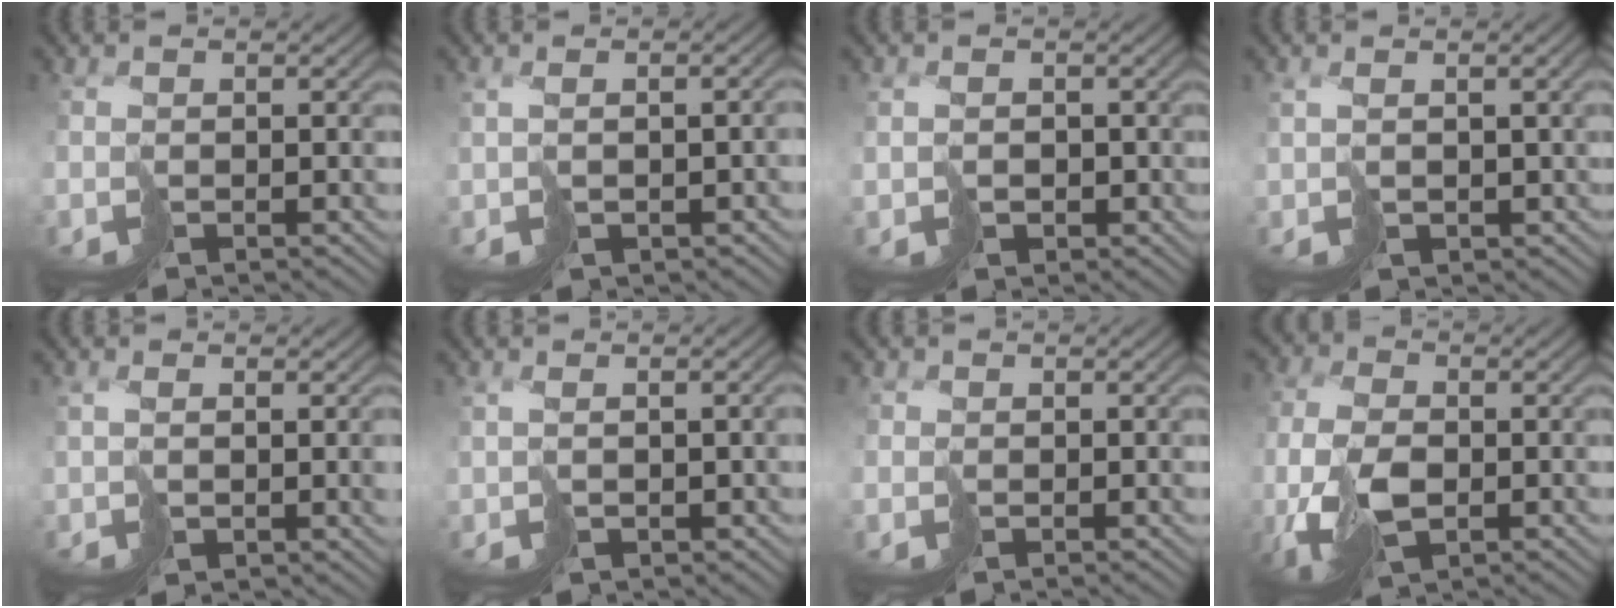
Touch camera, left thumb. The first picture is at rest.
{"total": 3.4, "force": [-0.5, 1.8, 2.9], "torque": [-0.053, -0.006, 0.006]}
{"total": 2.3, "force": [-0.2, 2.2, 0.6], "torque": [-0.015, -0.002, -0.003]}
{"total": 2.9, "force": [0.9, 1.3, 2.4], "torque": [-0.053, -0.003, 0.026]}
{"total": 2.9, "force": [1.1, 1.3, 2.3], "torque": [-0.046, -0.004, 0.032]}
{"total": 2.8, "force": [0.5, 1.2, 2.5], "torque": [-0.055, 0.000, 0.020]}
{"total": 1.1, "force": [0.4, 1.0, 0.0], "torque": [-0.005, 0.002, 0.005]}
{"total": 7.7, "force": [-1.4, 4.0, 6.4], "torque": [-0.158, -0.001, -0.027]}